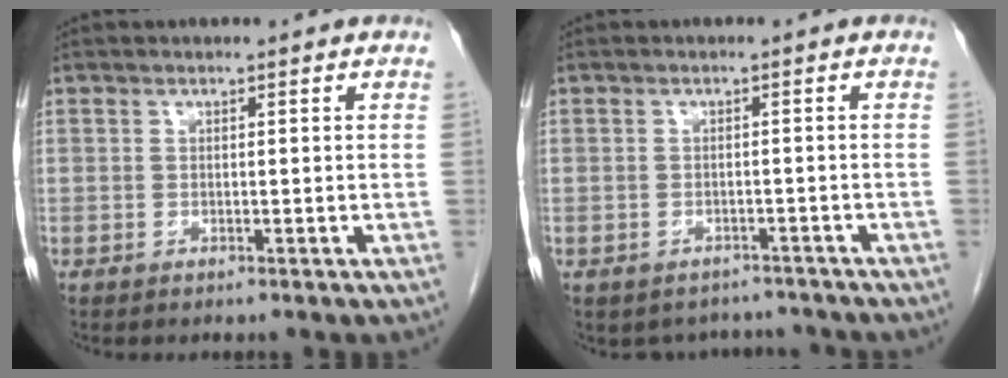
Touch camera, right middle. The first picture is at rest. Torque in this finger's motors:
{"motor_torque": [0.10, -0.09, 0.01, 0.02]}